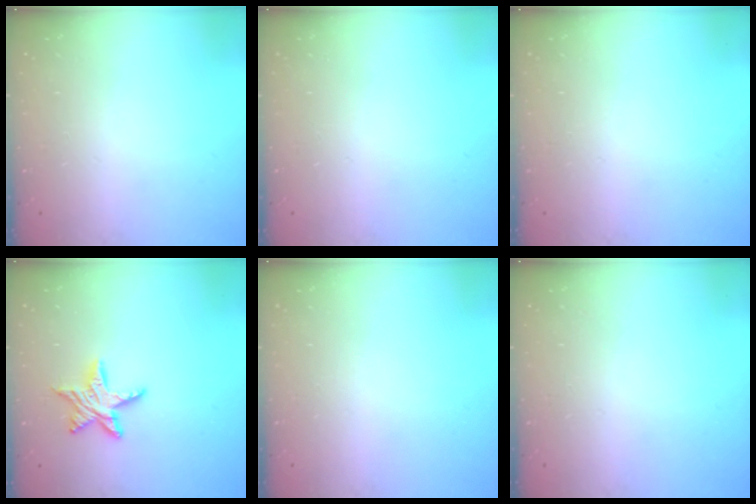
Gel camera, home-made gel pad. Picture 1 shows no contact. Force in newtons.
{"total": 0.0}
{"total": 0.0}
{"total": 9.8, "press": 9.8, "slide": 0.6}
{"total": 0.0}
{"total": 0.0}